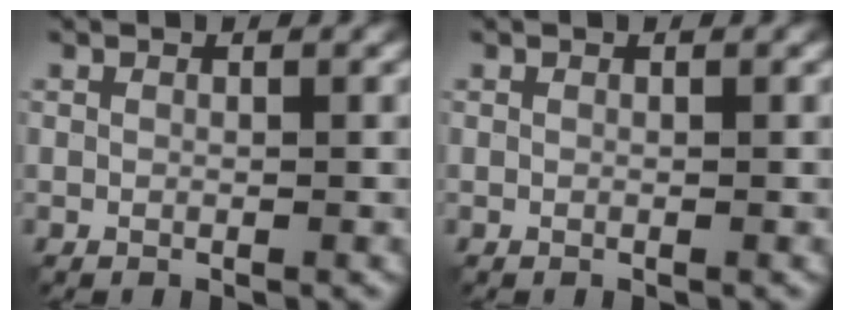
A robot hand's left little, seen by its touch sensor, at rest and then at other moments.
{"total": 0.0}